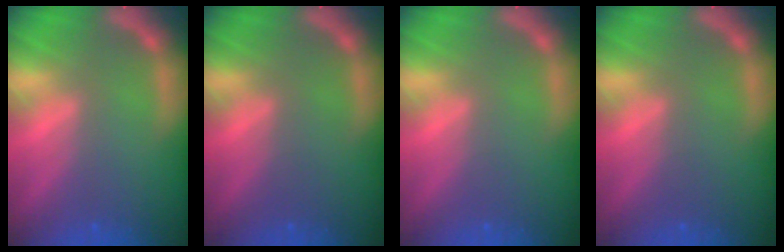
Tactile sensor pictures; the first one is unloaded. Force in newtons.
{"total": 0.0}
{"total": 0.0}
{"total": 0.0}